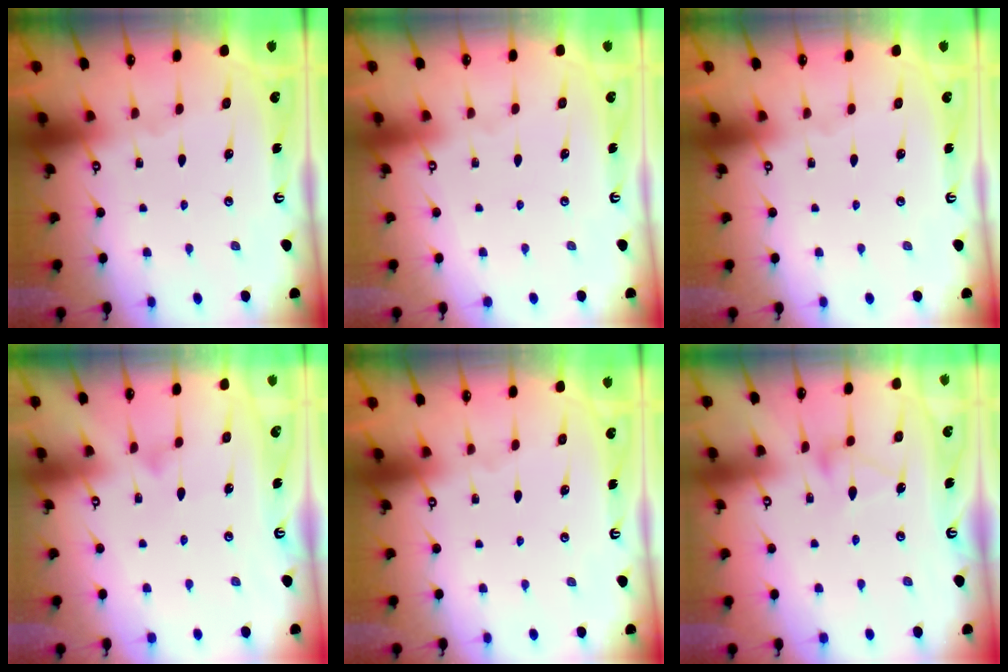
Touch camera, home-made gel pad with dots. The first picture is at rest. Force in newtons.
{"total": 4.0, "press": 4.0, "slide": 0.2}
{"total": 0.0}
{"total": 4.4, "press": 4.4, "slide": 0.3}
{"total": 0.0}
{"total": 6.7, "press": 6.7, "slide": 0.4}